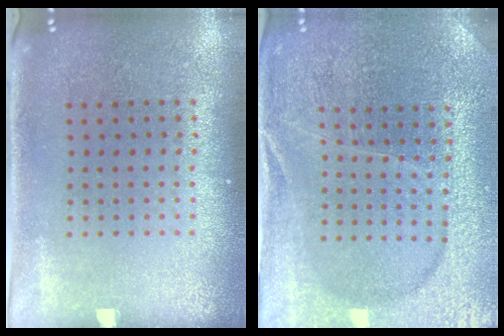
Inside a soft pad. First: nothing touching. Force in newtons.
{"total": 4.2, "press": 4.0, "slide": 1.2}